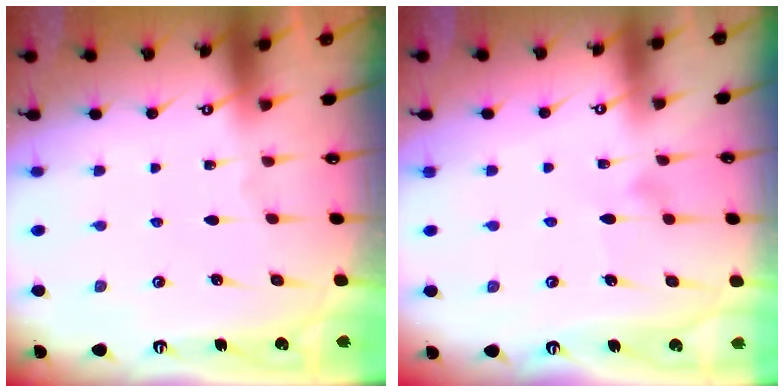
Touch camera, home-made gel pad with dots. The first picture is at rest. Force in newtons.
{"total": 6.3, "press": 6.3, "slide": 0.3}